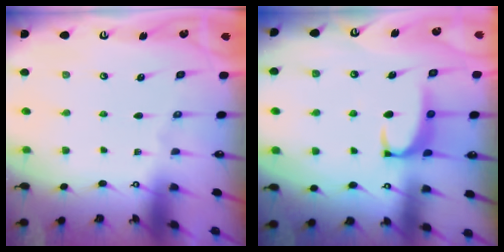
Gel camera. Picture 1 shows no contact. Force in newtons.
{"total": 2.3, "press": 2.3, "slide": 0.6}